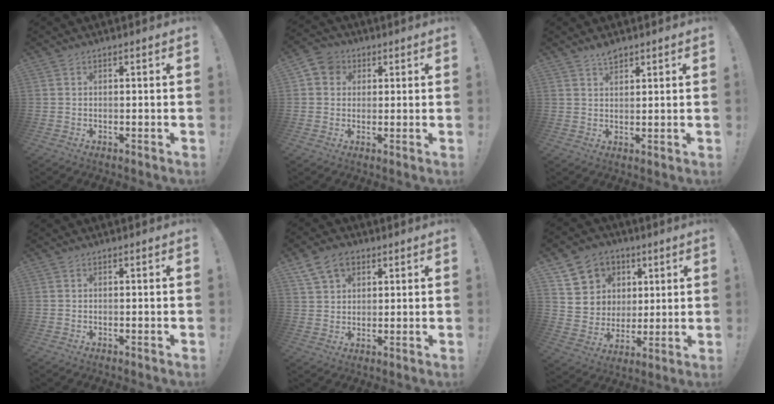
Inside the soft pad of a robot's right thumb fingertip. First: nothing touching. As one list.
[{"total": 5.9, "force": [1.7, 5.2, 2.0], "torque": [-0.027, -0.001, 0.032]}, {"total": 3.5, "force": [2.9, 1.4, 1.3], "torque": [-0.019, -0.017, 0.051]}, {"total": 0.0}, {"total": 9.5, "force": [5.2, 6.6, 4.4], "torque": [-0.069, -0.013, 0.101]}, {"total": 10.3, "force": [4.1, 9.4, 1.1], "torque": [-0.013, -0.027, 0.094]}]